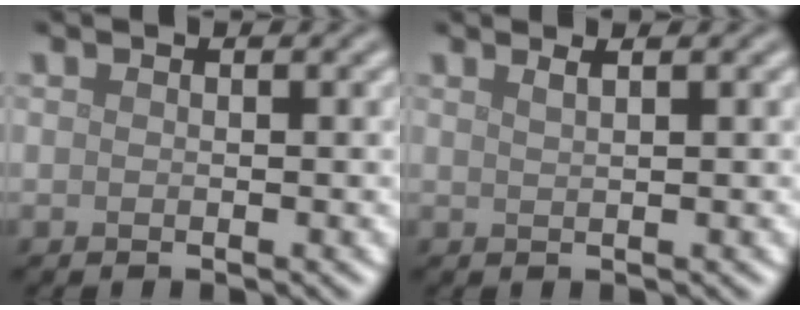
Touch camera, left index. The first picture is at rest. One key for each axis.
{"total": 1.9, "fx": 1.2, "fy": 0.8, "fz": 1.2, "tx": -0.001, "ty": 0.005, "tz": -0.001}